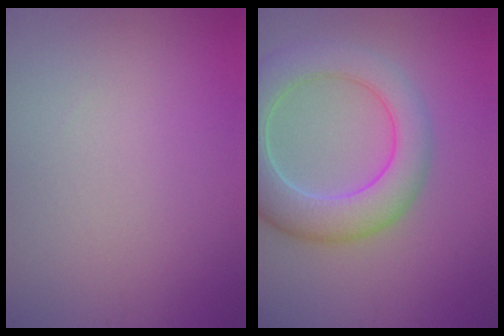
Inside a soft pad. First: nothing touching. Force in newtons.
{"total": 7.6, "press": 7.6, "slide": 0.6}